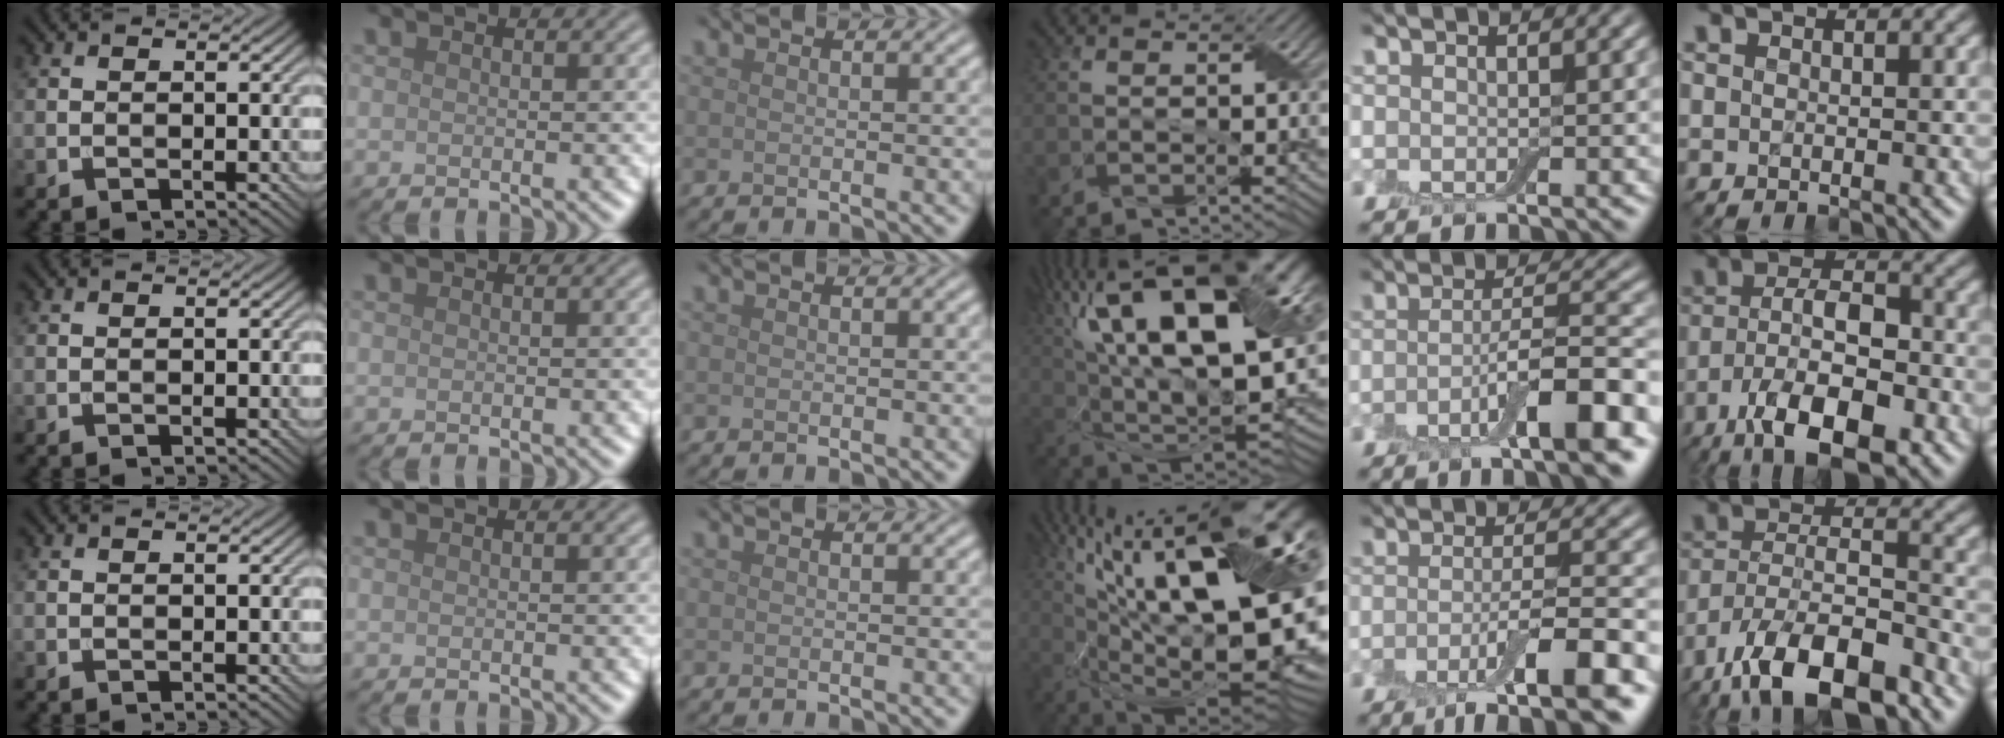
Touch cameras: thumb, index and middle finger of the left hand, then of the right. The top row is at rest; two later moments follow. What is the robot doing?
{"motion": "wrap", "object": "adhesive wrap"}